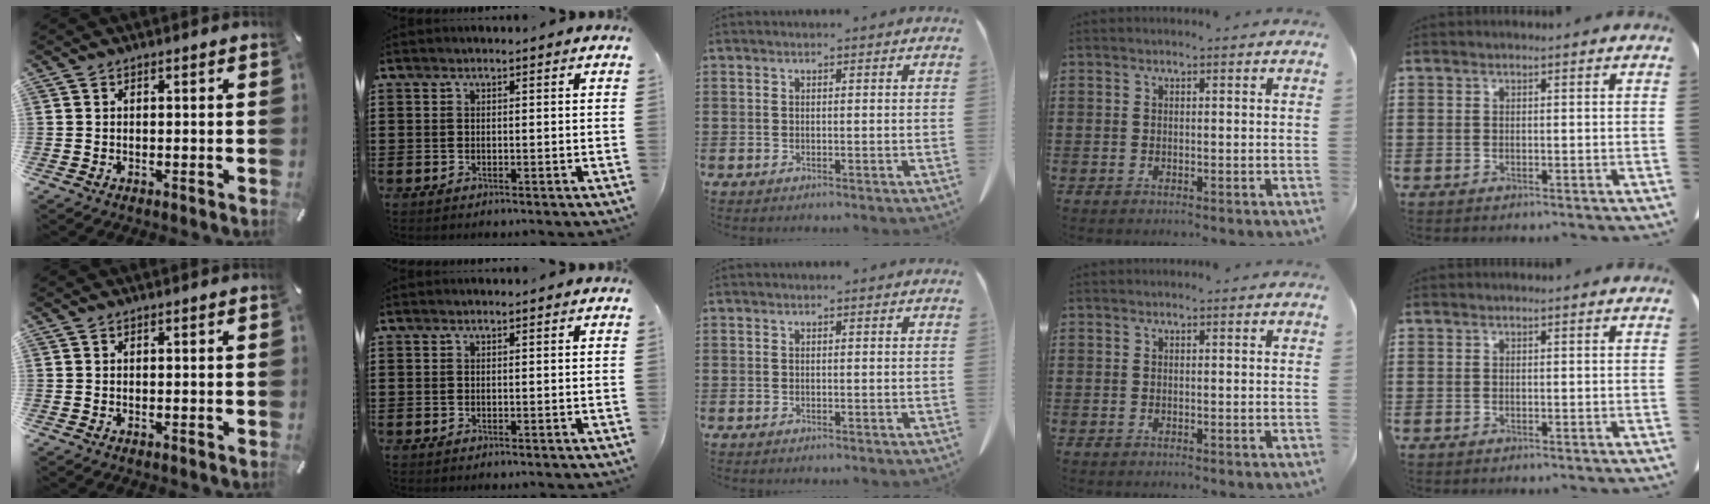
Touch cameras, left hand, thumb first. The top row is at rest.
{}